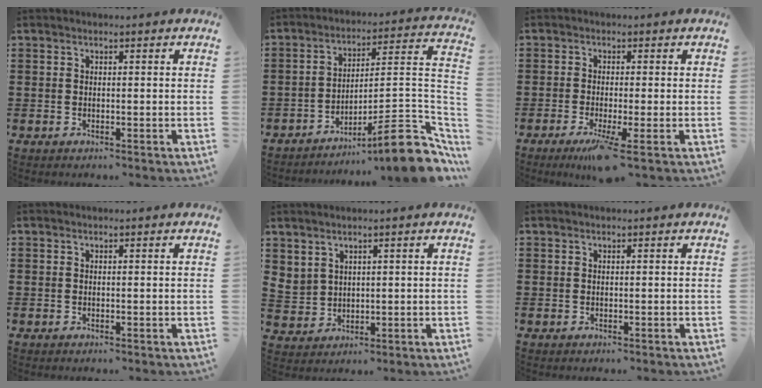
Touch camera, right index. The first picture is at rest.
{"total": 11.2, "force": [-7.2, 1.4, 8.4], "torque": [-0.117, 0.007, -0.131]}
{"total": 4.2, "force": [-1.9, 0.0, 3.7], "torque": [-0.068, -0.016, -0.029]}
{"total": 0.0}
{"total": 2.7, "force": [2.0, 1.8, 0.4], "torque": [-0.018, 0.003, 0.040]}
{"total": 0.0}